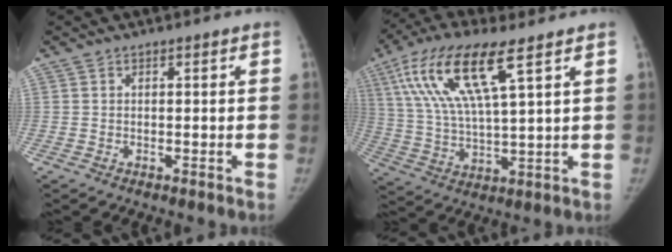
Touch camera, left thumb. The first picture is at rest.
{"total": 16.4, "force": [7.6, 4.0, 14.0], "torque": [-0.295, -0.015, 0.146]}